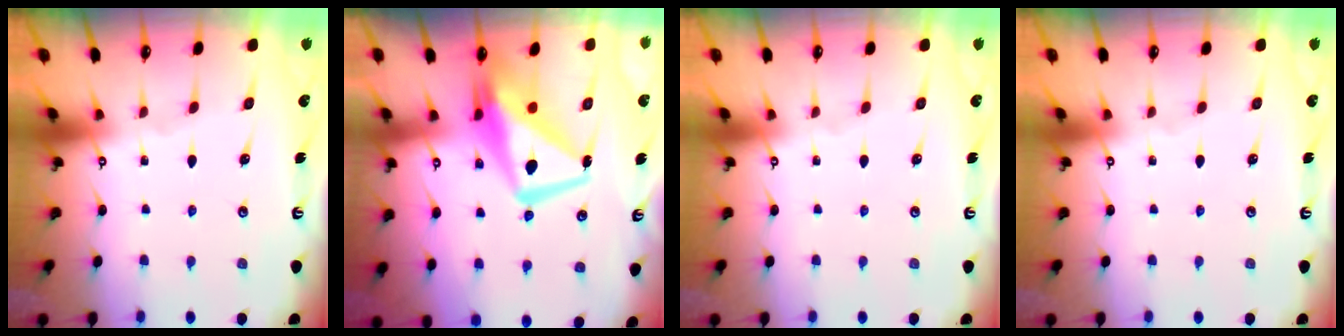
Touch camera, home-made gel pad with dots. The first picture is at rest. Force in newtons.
{"total": 11.0, "press": 10.8, "slide": 1.9}
{"total": 0.0}
{"total": 0.0}